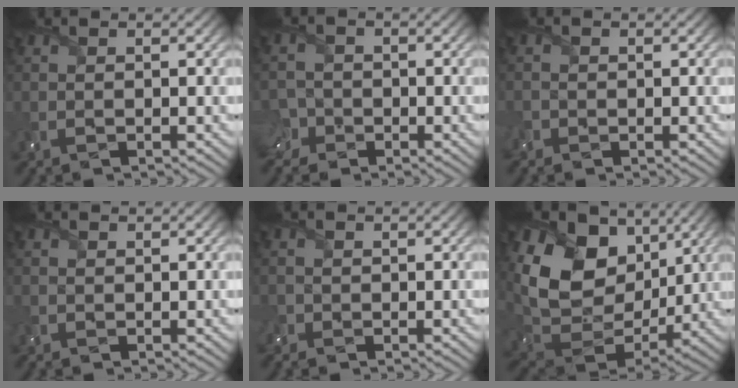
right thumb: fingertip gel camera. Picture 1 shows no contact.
{"total": 4.8, "force": [-2.8, 3.7, 1.3], "torque": [-0.028, -0.009, -0.061]}
{"total": 1.5, "force": [-0.8, 1.2, 0.2], "torque": [-0.008, -0.007, -0.020]}
{"total": 0.6, "force": [0.2, 0.6, 0.1], "torque": [-0.004, -0.001, 0.002]}
{"total": 1.6, "force": [-0.6, 1.5, 0.2], "torque": [-0.005, -0.004, -0.014]}
{"total": 16.3, "force": [5.6, 11.8, 9.8], "torque": [-0.227, 0.015, 0.110]}